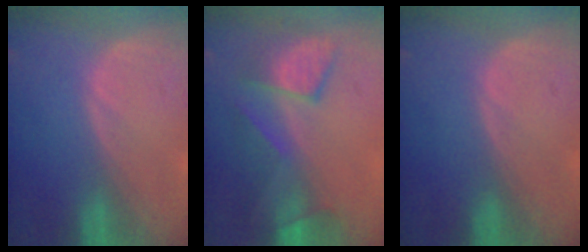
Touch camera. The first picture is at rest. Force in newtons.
{"total": 8.8, "press": 8.2, "slide": 3.0}
{"total": 0.0}